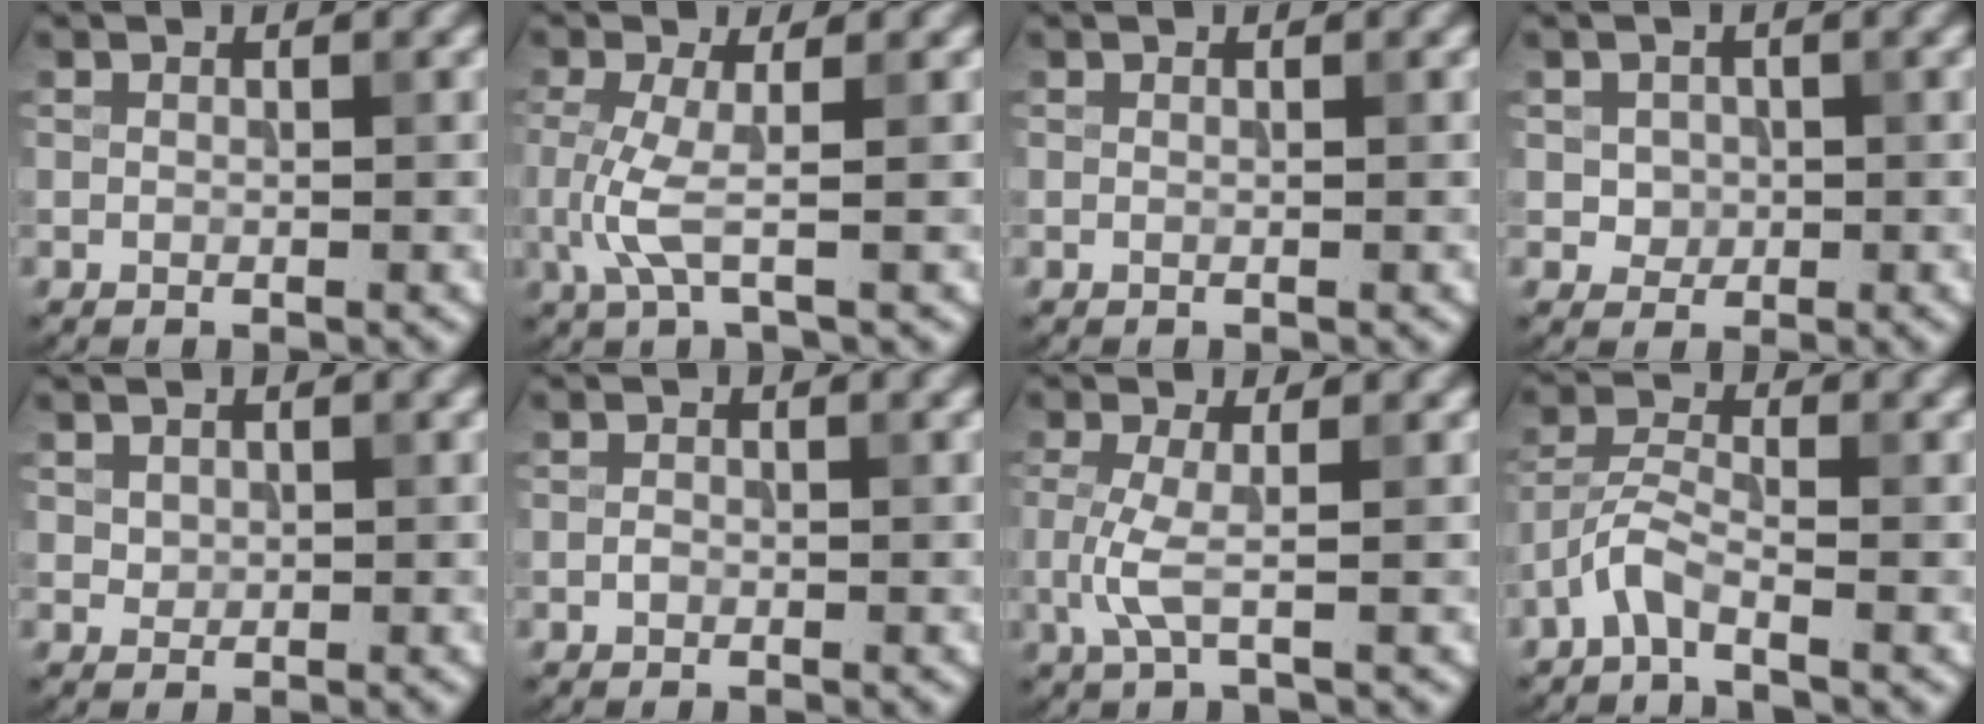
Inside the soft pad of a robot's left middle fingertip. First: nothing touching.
{"total": 2.9, "force": [-0.4, 0.6, 2.8], "torque": [-0.076, -0.009, -0.011]}
{"total": 0.0}
{"total": 1.7, "force": [0.0, 1.6, 0.6], "torque": [-0.005, -0.005, 0.003]}
{"total": 0.8, "force": [0.4, 0.7, 0.2], "torque": [-0.002, -0.004, 0.012]}
{"total": 0.6, "force": [-0.3, 0.5, 0.2], "torque": [-0.004, 0.000, -0.006]}
{"total": 2.3, "force": [-0.4, 0.4, 2.3], "torque": [-0.058, -0.005, -0.011]}
{"total": 2.7, "force": [-1.9, 0.6, 1.8], "torque": [-0.043, 0.008, -0.048]}